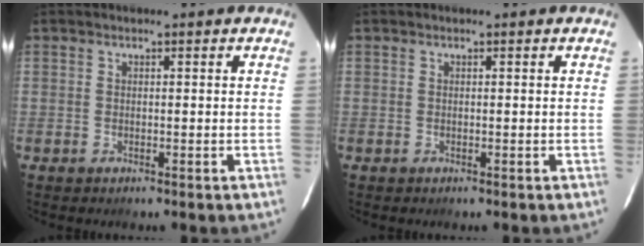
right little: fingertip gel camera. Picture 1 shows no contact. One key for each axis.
{"total": 0.0}